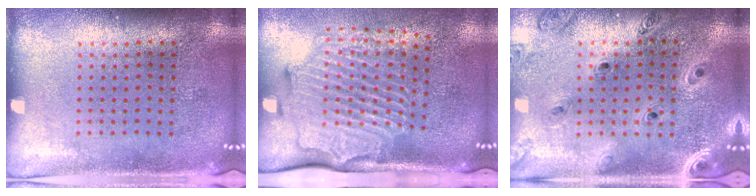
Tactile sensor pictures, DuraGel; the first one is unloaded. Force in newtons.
{"total": 2.9, "press": 2.2, "slide": 1.9}
{"total": 1.3, "press": 1.2, "slide": 0.3}